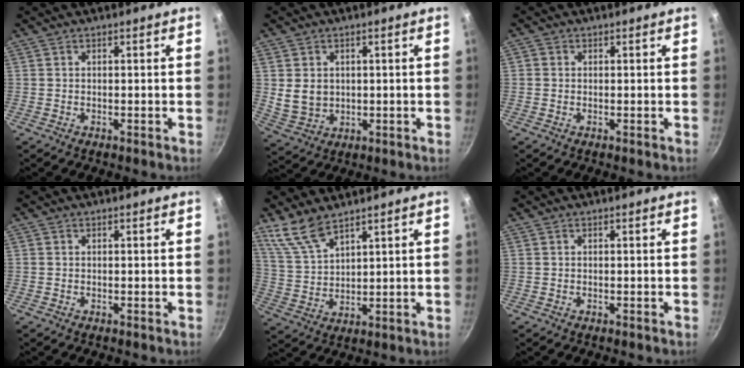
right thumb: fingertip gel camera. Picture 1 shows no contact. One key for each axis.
{"total": 6.2, "fx": 0.7, "fy": 5.1, "fz": 3.6, "tx": -0.055, "ty": -0.008, "tz": 0.027}
{"total": 0.9, "fx": 0.0, "fy": 0.9, "fz": 0.2, "tx": -0.002, "ty": 0.001, "tz": -0.003}
{"total": 0.0}
{"total": 7.5, "fx": 6.1, "fy": 2.2, "fz": 3.8, "tx": -0.077, "ty": -0.031, "tz": 0.139}
{"total": 0.0}